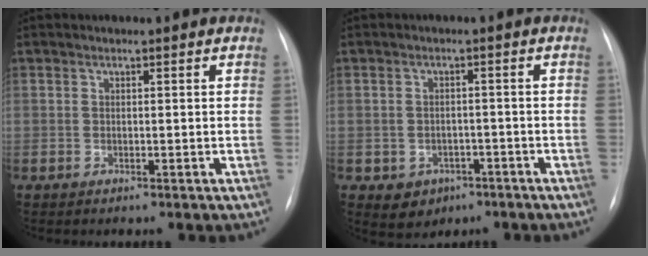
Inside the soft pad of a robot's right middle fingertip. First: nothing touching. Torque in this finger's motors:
{"motor_torque": [0.24, -0.24, 0.02, 0.01]}